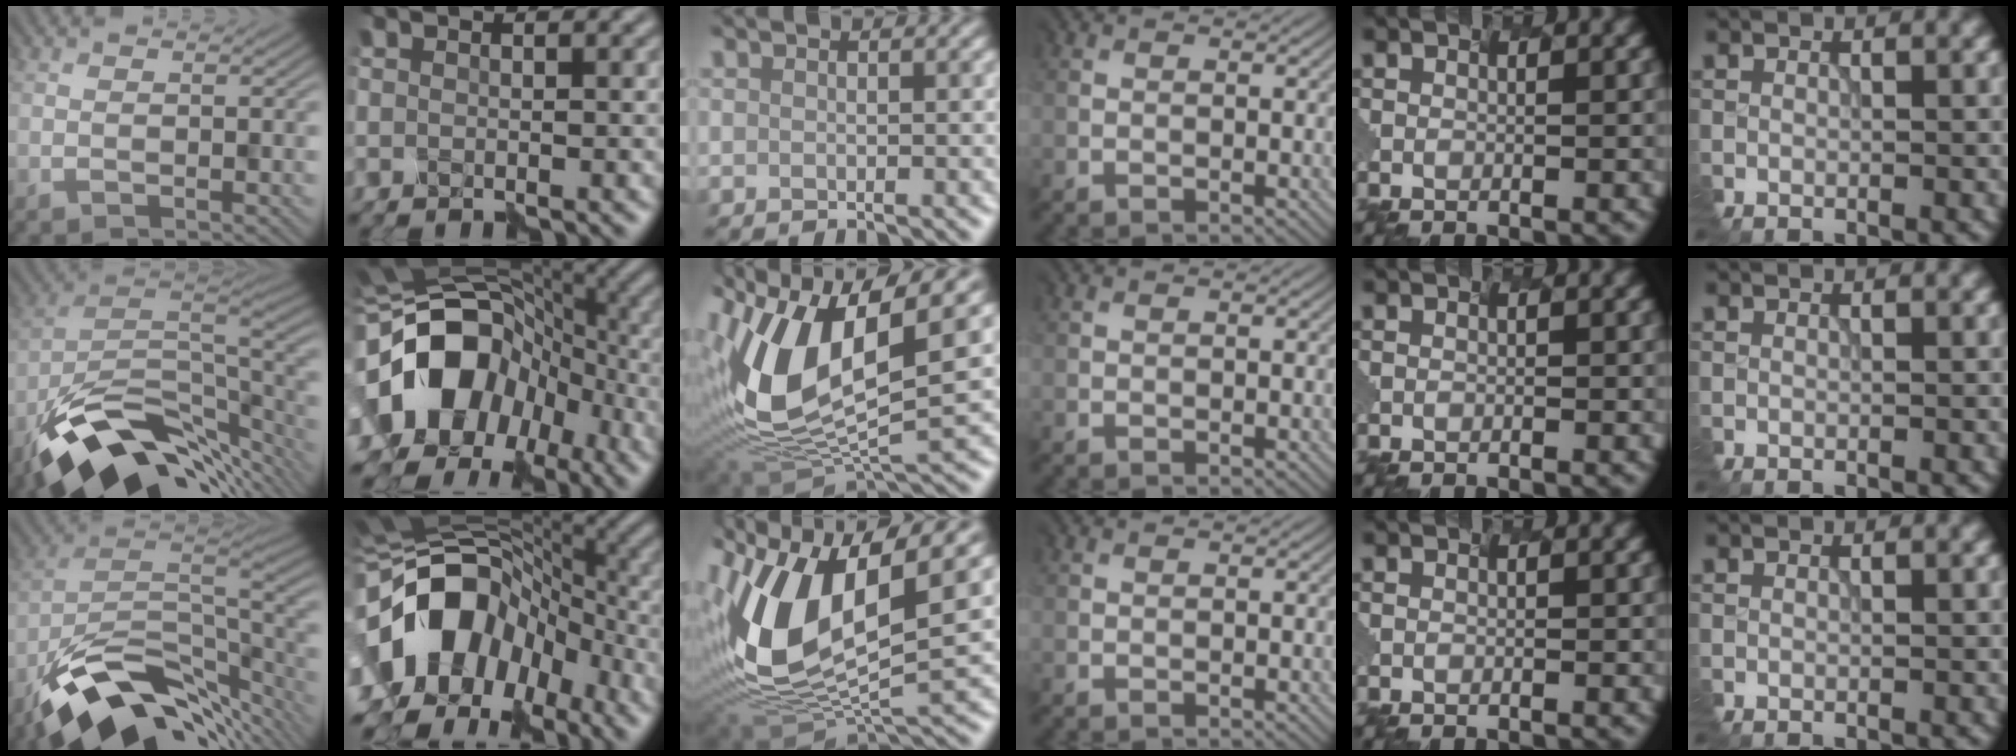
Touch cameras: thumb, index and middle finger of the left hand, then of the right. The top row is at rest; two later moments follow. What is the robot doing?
{"motion": "assemble", "object": "markers"}